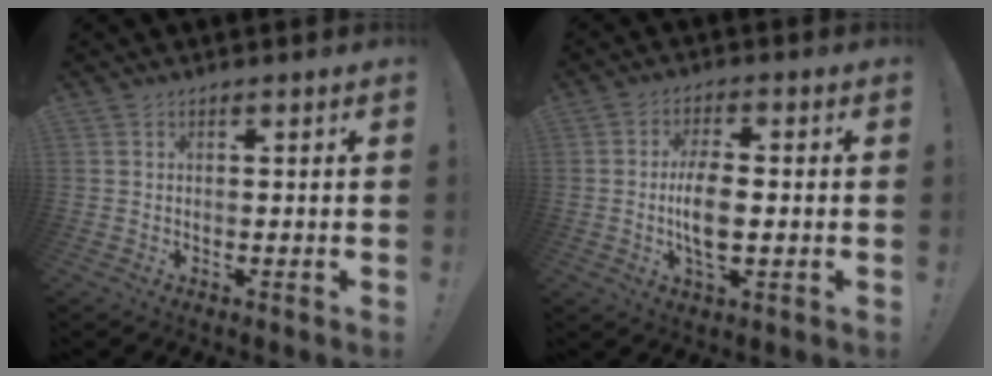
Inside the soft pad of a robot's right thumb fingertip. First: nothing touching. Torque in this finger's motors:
{"motor_torque": [1.94, 2.54, 1.26, -0.53, 0.11]}